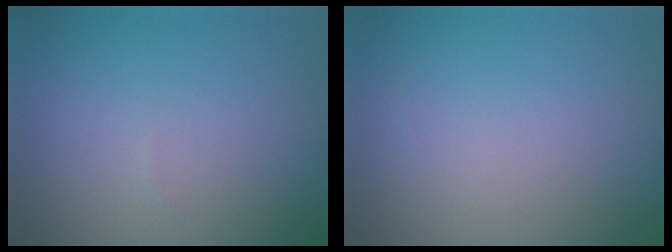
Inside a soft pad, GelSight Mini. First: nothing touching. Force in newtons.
{"total": 0.0}